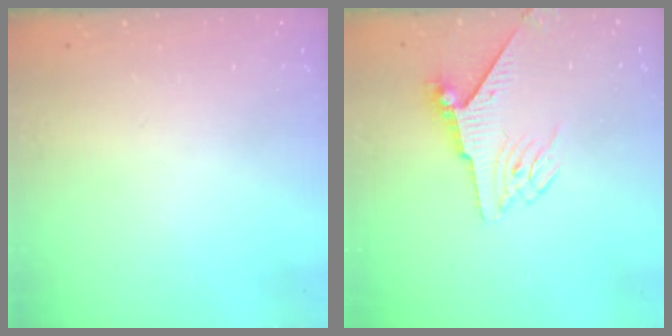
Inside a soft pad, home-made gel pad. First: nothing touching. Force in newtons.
{"total": 6.0, "press": 5.9, "slide": 1.0}